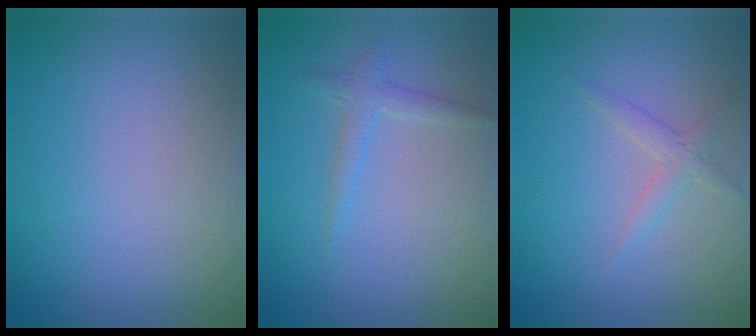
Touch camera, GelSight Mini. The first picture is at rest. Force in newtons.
{"total": 0.9, "press": 0.9, "slide": 0.1}
{"total": 1.5, "press": 1.5, "slide": 0.0}